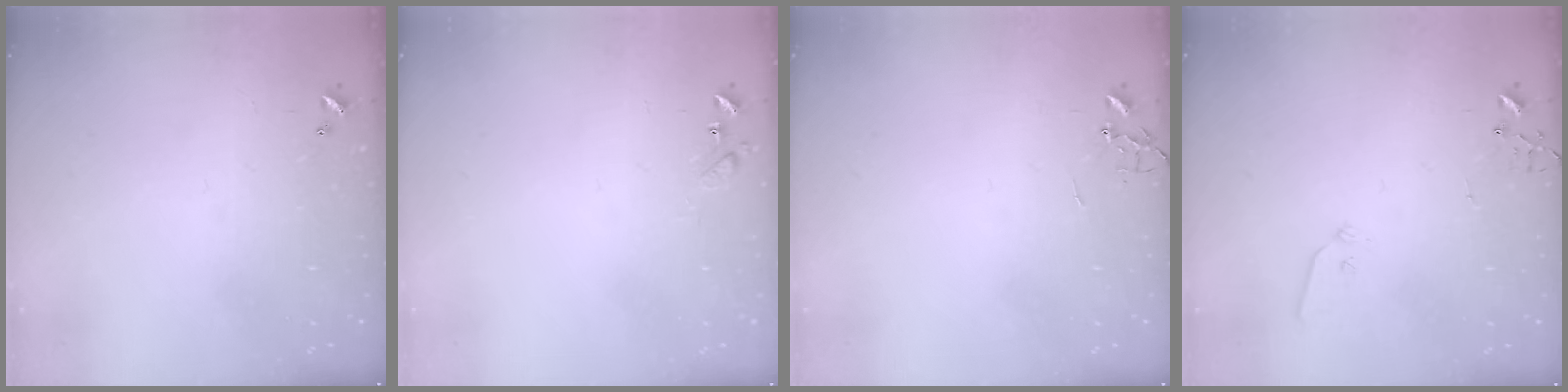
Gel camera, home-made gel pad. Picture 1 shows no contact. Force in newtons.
{"total": 6.7, "press": 6.6, "slide": 0.8}
{"total": 0.0}
{"total": 4.4, "press": 4.4, "slide": 0.7}